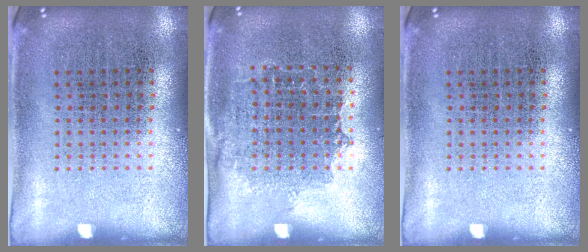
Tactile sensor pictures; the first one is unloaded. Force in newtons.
{"total": 0.9, "press": 0.7, "slide": 0.6}
{"total": 0.0}